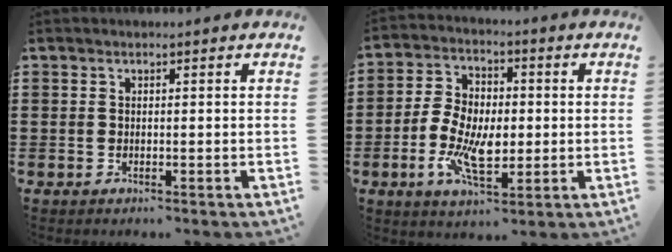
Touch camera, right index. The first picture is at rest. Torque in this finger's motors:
{"motor_torque": [2.14, 0.00, 0.40, 0.21]}